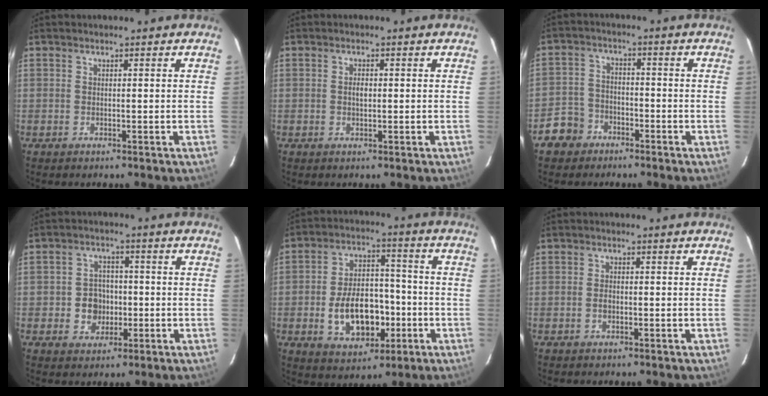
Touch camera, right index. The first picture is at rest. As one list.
[{"total": 1.4, "force": [0.0, 0.7, 1.2], "torque": [-0.020, 0.003, -0.001]}, {"total": 6.3, "force": [-4.1, 4.7, 0.8], "torque": [-0.034, 0.021, -0.073]}, {"total": 5.8, "force": [-1.4, 5.4, 1.9], "torque": [-0.048, 0.013, -0.015]}, {"total": 14.2, "force": [-4.1, 8.8, 10.4], "torque": [-0.203, 0.017, -0.048]}, {"total": 1.4, "force": [-0.5, 1.0, 0.8], "torque": [-0.019, 0.000, -0.010]}]